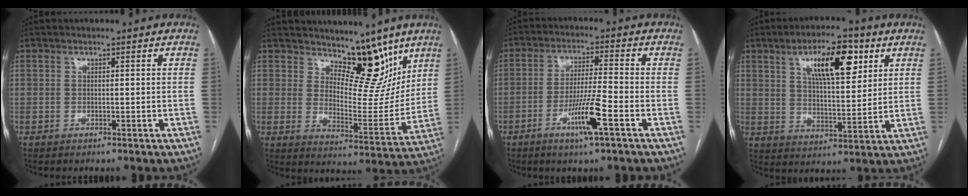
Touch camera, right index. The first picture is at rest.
{"total": 11.6, "force": [8.8, 4.9, 5.8], "torque": [-0.067, -0.019, 0.141]}
{"total": 8.0, "force": [-3.7, -0.2, 7.1], "torque": [-0.135, -0.009, -0.069]}
{"total": 12.2, "force": [5.7, 3.9, 10.1], "torque": [-0.165, 0.011, 0.096]}